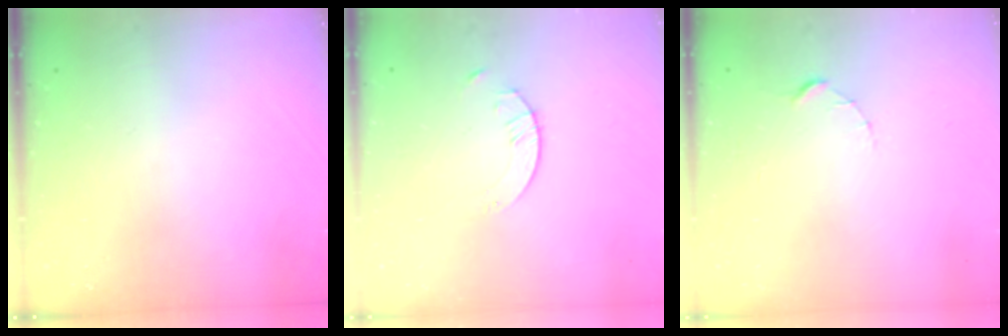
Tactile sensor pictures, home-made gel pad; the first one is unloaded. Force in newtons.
{"total": 1.6, "press": 1.6, "slide": 0.2}
{"total": 1.5, "press": 1.5, "slide": 0.2}